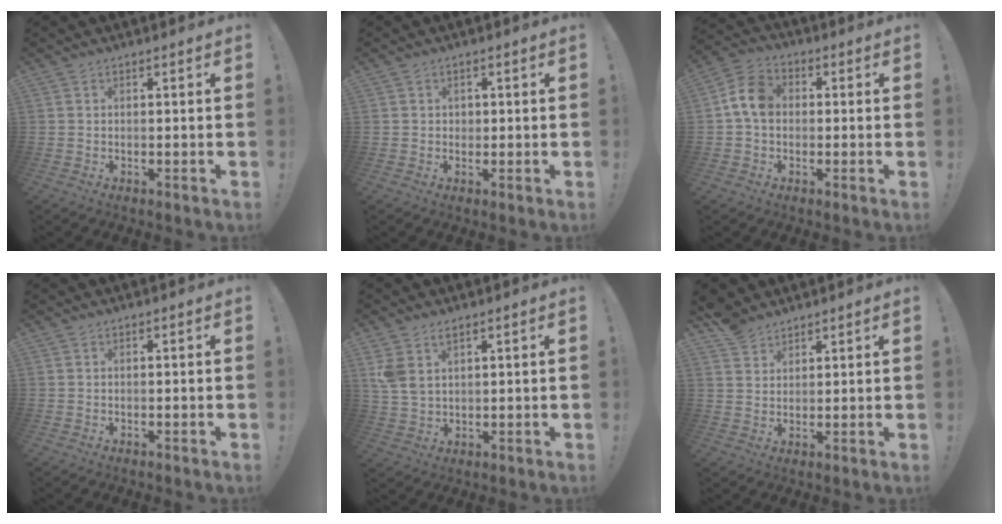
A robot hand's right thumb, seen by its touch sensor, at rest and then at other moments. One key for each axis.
{"total": 1.3, "fx": 0.2, "fy": 1.3, "fz": 0.3, "tx": -0.004, "ty": 0.001, "tz": 0.002}
{"total": 8.9, "fx": 0.4, "fy": 6.6, "fz": 6.0, "tx": -0.115, "ty": 0.020, "tz": 0.013}
{"total": 0.0}
{"total": 5.6, "fx": 3.4, "fy": 3.1, "fz": 3.2, "tx": -0.061, "ty": -0.011, "tz": 0.066}
{"total": 5.8, "fx": 4.9, "fy": 2.9, "fz": 1.0, "tx": -0.019, "ty": -0.029, "tz": 0.096}